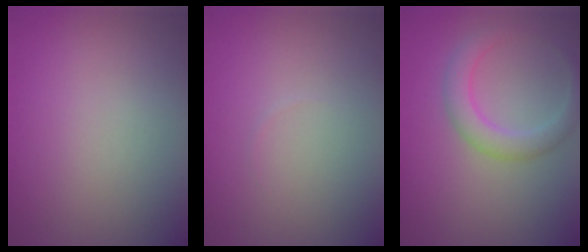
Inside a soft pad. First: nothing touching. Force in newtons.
{"total": 0.0}
{"total": 3.0, "press": 3.0, "slide": 0.1}